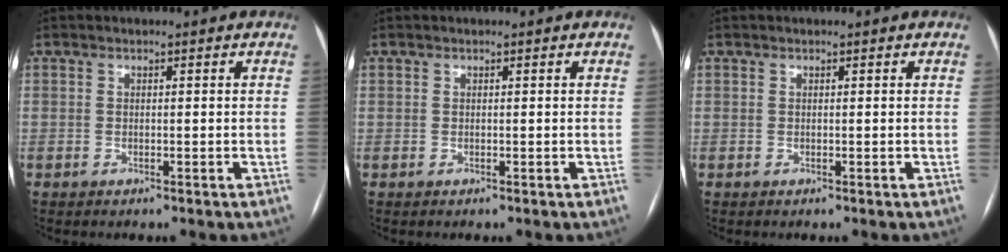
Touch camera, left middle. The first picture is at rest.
{"total": 0.0}
{"total": 0.0}